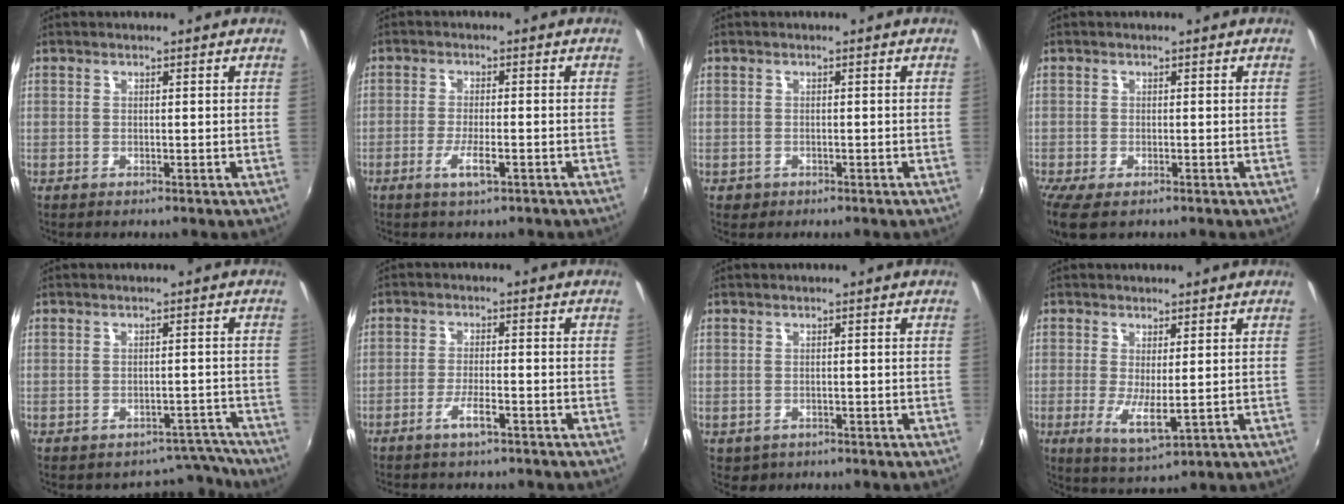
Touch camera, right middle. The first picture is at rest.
{"total": 4.0, "force": [-2.3, 0.8, 3.2], "torque": [-0.070, -0.007, -0.044]}
{"total": 1.6, "force": [-0.7, 1.4, 0.5], "torque": [-0.012, -0.004, -0.010]}
{"total": 5.1, "force": [-3.3, 2.1, 3.4], "torque": [-0.075, -0.026, -0.055]}
{"total": 4.6, "force": [-4.2, 1.7, -0.7], "torque": [0.028, 0.025, -0.052]}
{"total": 3.5, "force": [-2.7, 0.5, 2.3], "torque": [-0.056, -0.001, -0.050]}
{"total": 2.0, "force": [-0.7, 1.8, 0.6], "torque": [-0.017, -0.004, -0.006]}
{"total": 5.6, "force": [-0.5, 1.7, 5.3], "torque": [-0.102, -0.019, -0.005]}